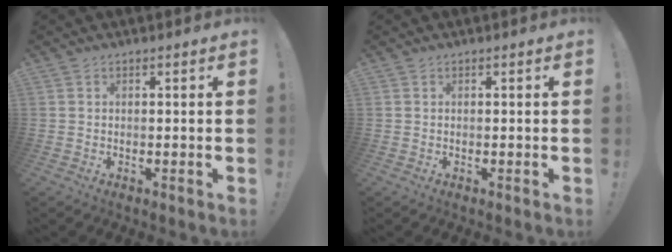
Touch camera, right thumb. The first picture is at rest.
{"total": 0.0}